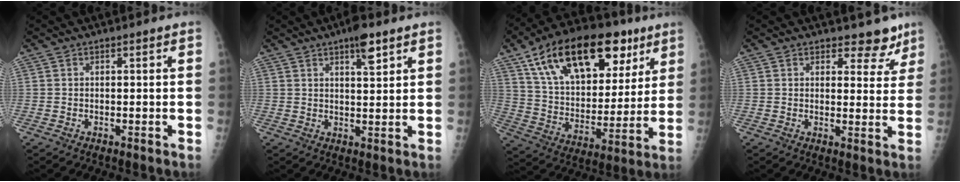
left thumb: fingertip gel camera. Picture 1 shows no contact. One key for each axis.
{"total": 5.3, "fx": 3.3, "fy": 1.4, "fz": 3.9, "tx": -0.052, "ty": -0.016, "tz": 0.049}
{"total": 26.5, "fx": 14.1, "fy": 14.1, "fz": 17.5, "tx": -0.252, "ty": -0.012, "tz": 0.235}
{"total": 5.5, "fx": 4.4, "fy": 2.8, "fz": 1.5, "tx": 0.015, "ty": -0.030, "tz": 0.051}